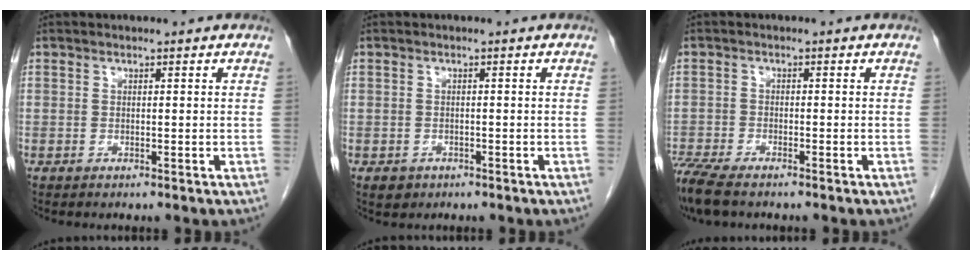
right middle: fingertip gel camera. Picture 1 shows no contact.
{"total": 1.8, "force": [-1.0, 1.4, 0.4], "torque": [-0.010, 0.003, -0.009]}
{"total": 7.6, "force": [-6.2, 1.8, 4.0], "torque": [-0.081, -0.014, -0.111]}